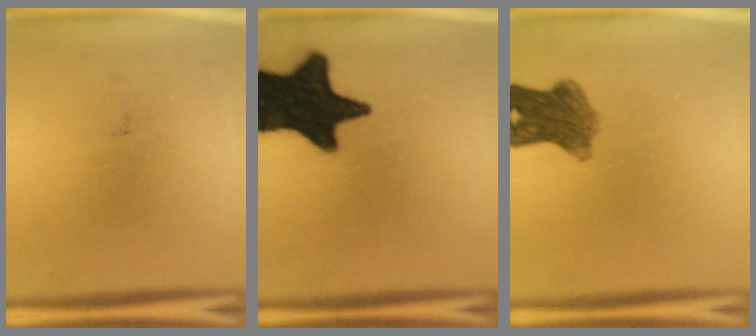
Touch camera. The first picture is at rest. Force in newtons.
{"total": 19.2}
{"total": 7.2}